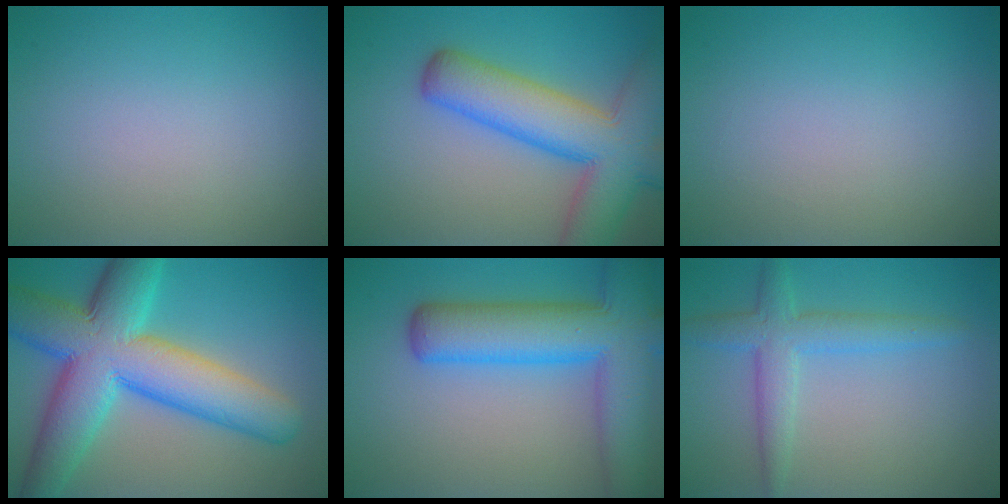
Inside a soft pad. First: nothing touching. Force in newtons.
{"total": 10.0, "press": 10.0, "slide": 0.6}
{"total": 0.0}
{"total": 12.5, "press": 12.5, "slide": 0.2}
{"total": 10.2, "press": 10.2, "slide": 0.6}
{"total": 3.6, "press": 3.6, "slide": 0.1}